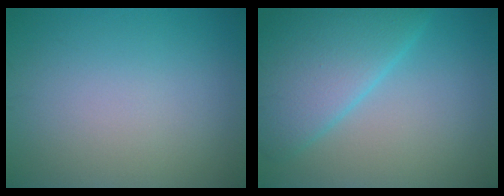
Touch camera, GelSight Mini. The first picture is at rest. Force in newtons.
{"total": 6.8, "press": 6.8, "slide": 0.5}